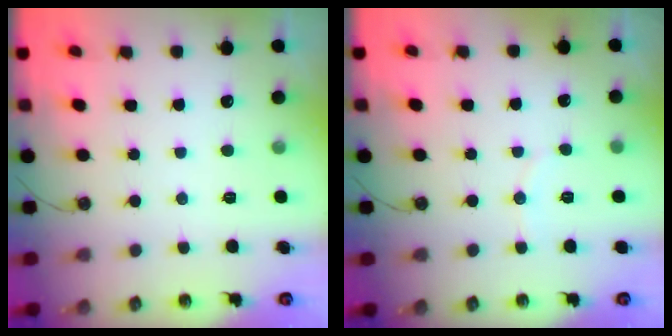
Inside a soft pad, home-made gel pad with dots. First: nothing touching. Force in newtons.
{"total": 3.3, "press": 3.3, "slide": 0.4}